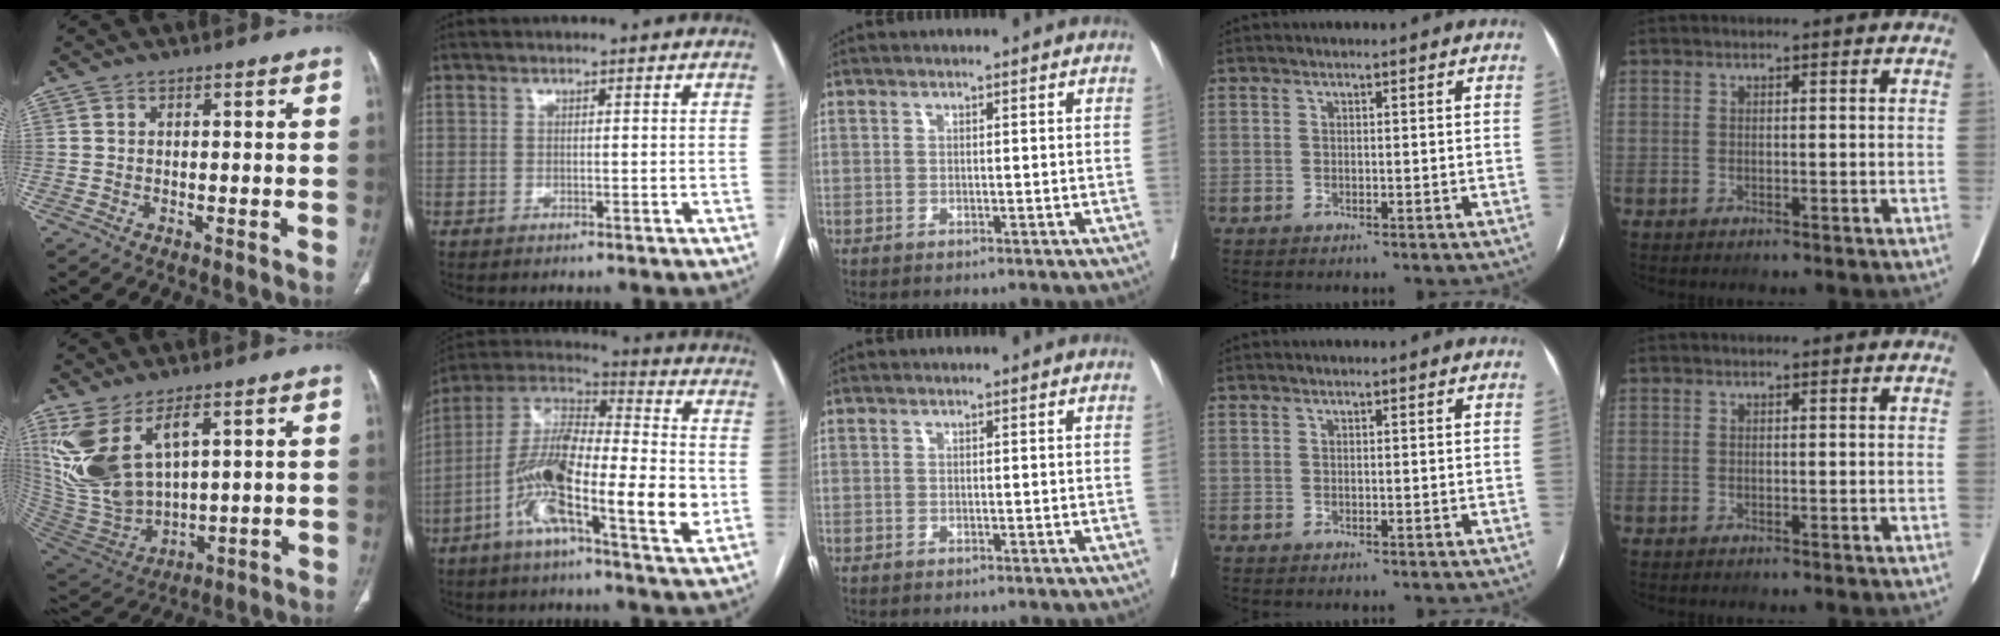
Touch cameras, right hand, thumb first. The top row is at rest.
{"thumb": {"total": 16.7, "force": [6.6, 8.8, 12.6], "torque": [-0.257, -0.029, 0.155]}, "index": {"total": 19.1, "force": [-5.2, 3.8, 18.0], "torque": [-0.331, 0.001, -0.096]}}